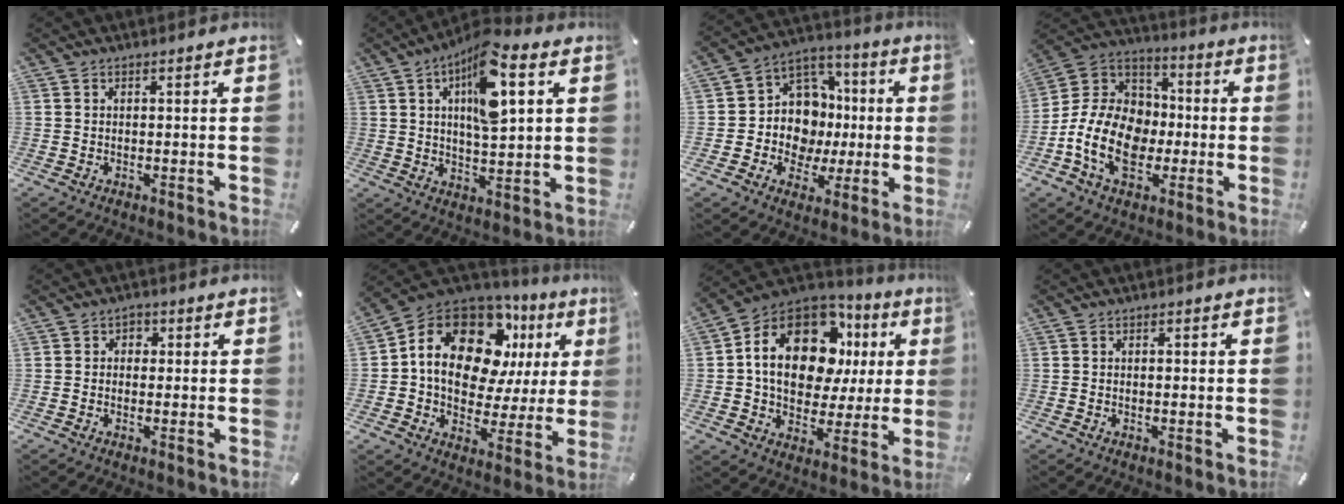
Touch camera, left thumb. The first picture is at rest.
{"total": 14.4, "force": [6.1, 6.0, 11.6], "torque": [-0.180, -0.015, 0.101]}
{"total": 12.9, "force": [-1.0, 12.2, 3.9], "torque": [-0.065, -0.010, -0.001]}
{"total": 16.4, "force": [-4.8, 12.6, 9.2], "torque": [-0.212, 0.025, -0.086]}
{"total": 2.1, "force": [-0.6, 1.8, 0.8], "torque": [-0.007, 0.006, -0.017]}
{"total": 18.0, "force": [7.4, 11.8, 11.4], "torque": [-0.205, -0.044, 0.127]}
{"total": 19.0, "force": [5.4, 13.0, 12.8], "torque": [-0.227, -0.027, 0.091]}
{"total": 0.8, "force": [-0.3, 0.4, 0.7], "torque": [-0.013, -0.001, -0.006]}